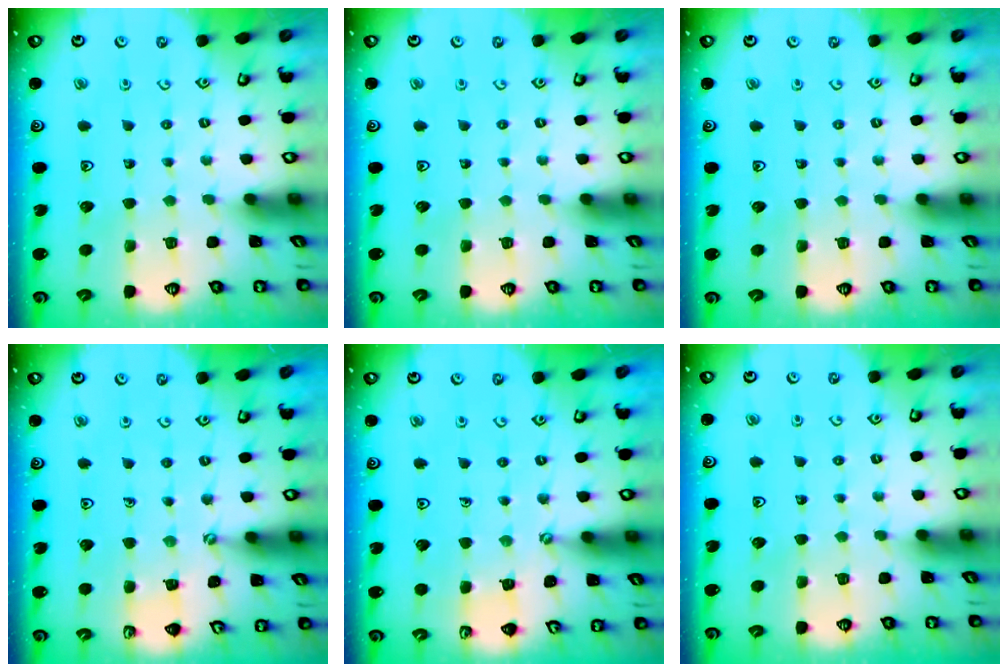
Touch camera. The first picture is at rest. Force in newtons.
{"total": 0.0}
{"total": 0.0}
{"total": 2.1, "press": 2.1, "slide": 0.4}
{"total": 4.2, "press": 4.2, "slide": 0.3}
{"total": 0.0}